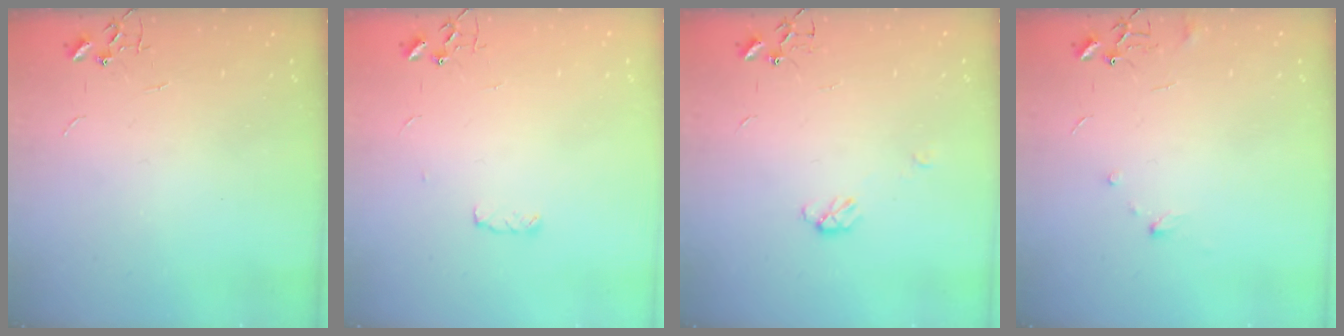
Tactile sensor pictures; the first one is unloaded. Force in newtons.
{"total": 3.7, "press": 3.7, "slide": 0.6}
{"total": 3.9, "press": 3.9, "slide": 0.6}
{"total": 5.7, "press": 5.6, "slide": 0.5}